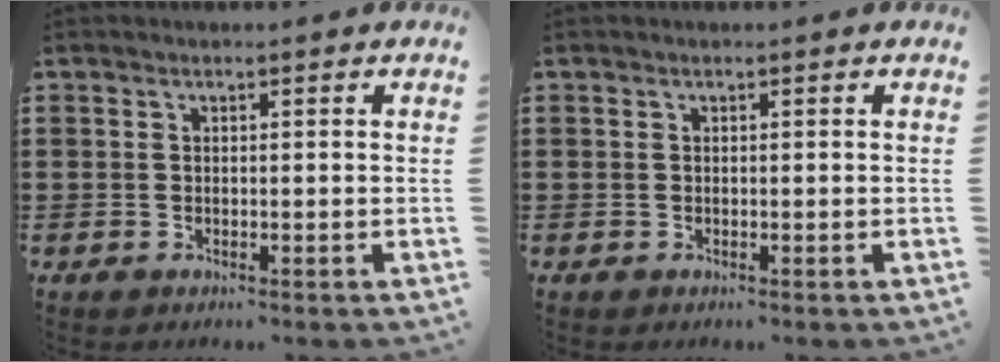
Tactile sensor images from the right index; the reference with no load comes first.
{"total": 0.0}